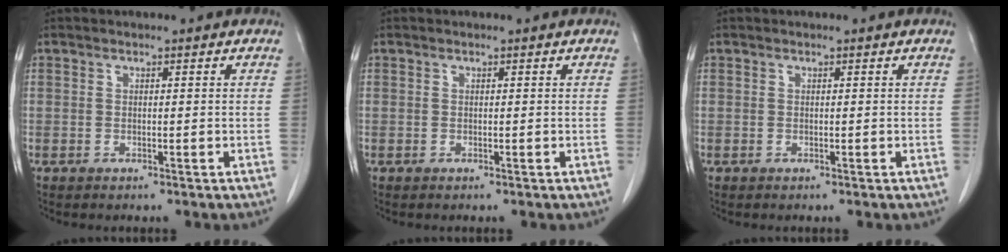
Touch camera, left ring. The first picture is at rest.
{"total": 0.0}
{"total": 0.0}